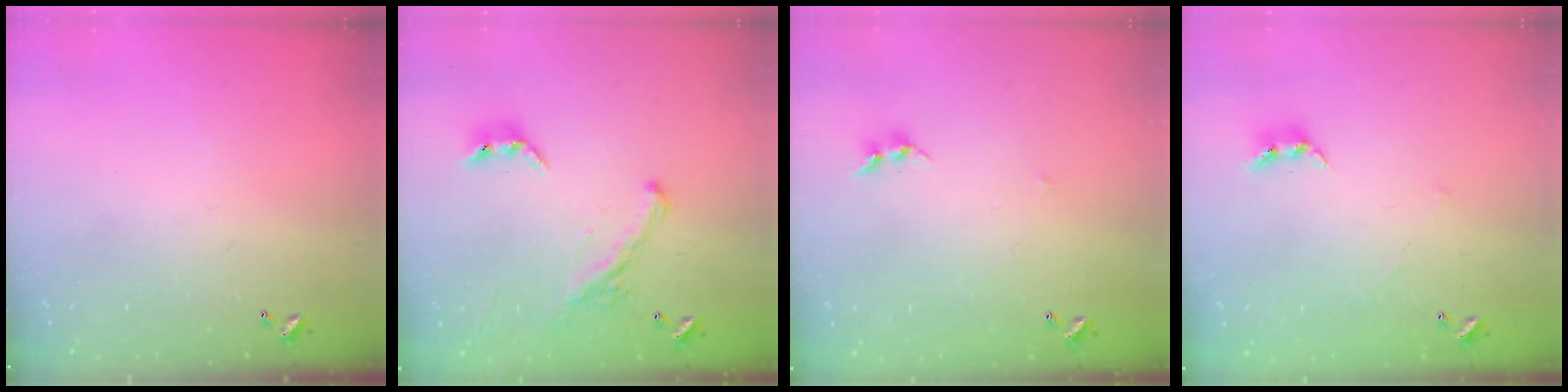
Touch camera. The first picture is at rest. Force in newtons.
{"total": 2.6, "press": 2.3, "slide": 1.3}
{"total": 6.2, "press": 6.2, "slide": 0.7}
{"total": 5.1, "press": 5.1, "slide": 0.5}